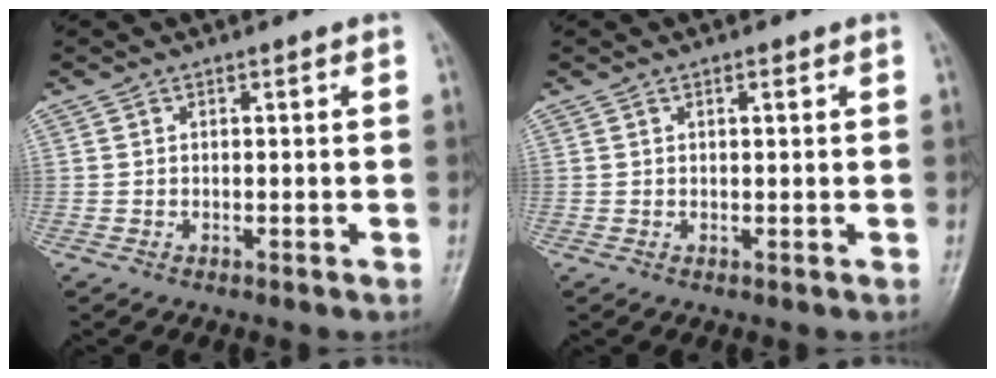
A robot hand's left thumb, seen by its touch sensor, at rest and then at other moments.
{"total": 0.8, "force": [0.4, 0.3, 0.6], "torque": [-0.011, 0.000, 0.006]}